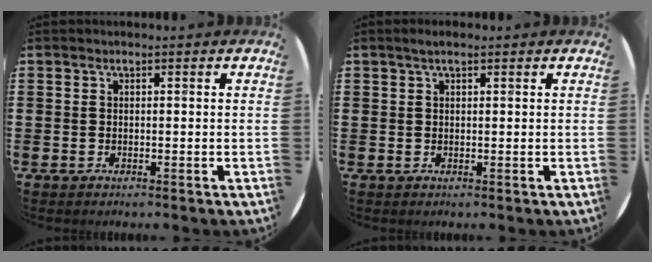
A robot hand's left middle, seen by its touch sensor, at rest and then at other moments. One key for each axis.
{"total": 1.1, "fx": 0.7, "fy": 0.4, "fz": 0.8, "tx": -0.015, "ty": 0.004, "tz": 0.012}